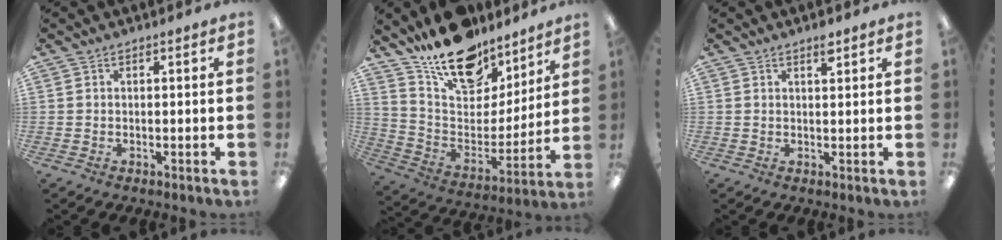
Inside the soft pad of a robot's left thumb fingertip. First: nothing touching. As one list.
[{"total": 19.4, "force": [15.6, 9.1, 7.1], "torque": [-0.137, -0.108, 0.282]}, {"total": 2.3, "force": [1.7, 0.7, 1.4], "torque": [-0.016, -0.006, 0.027]}]